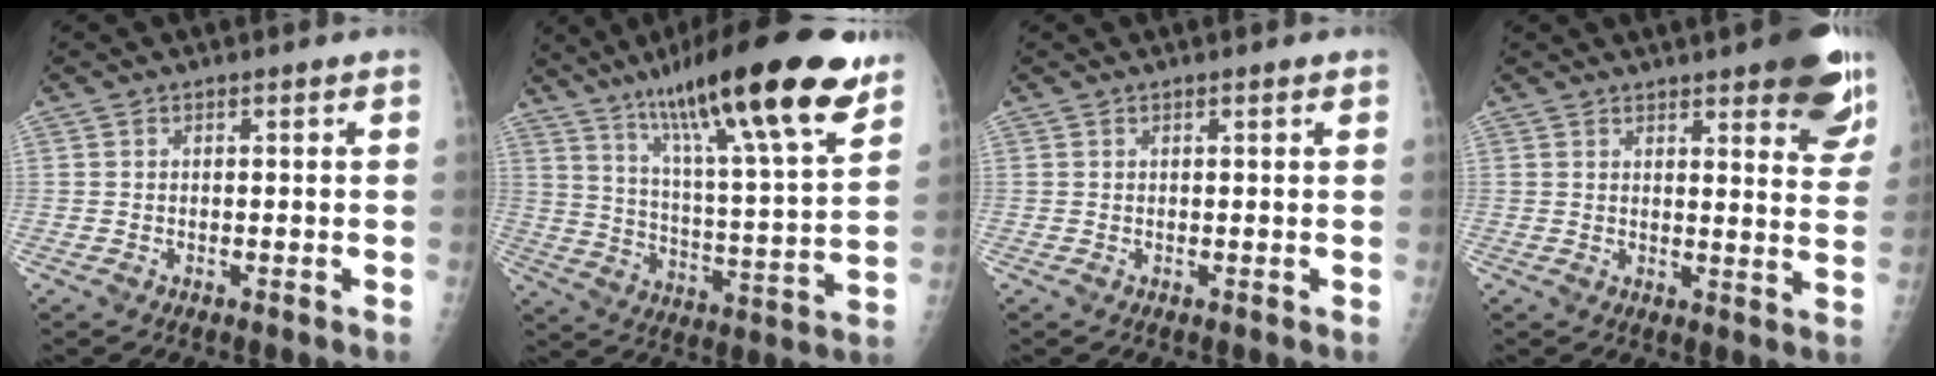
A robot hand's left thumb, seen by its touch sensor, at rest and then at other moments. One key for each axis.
{"total": 25.4, "fx": 16.4, "fy": 4.0, "fz": 19.1, "tx": -0.292, "ty": -0.051, "tz": 0.266}
{"total": 0.7, "fx": 0.4, "fy": 0.1, "fz": 0.6, "tx": -0.007, "ty": 0.001, "tz": 0.005}
{"total": 14.0, "fx": 9.0, "fy": 3.9, "fz": 10.0, "tx": -0.091, "ty": -0.046, "tz": 0.101}